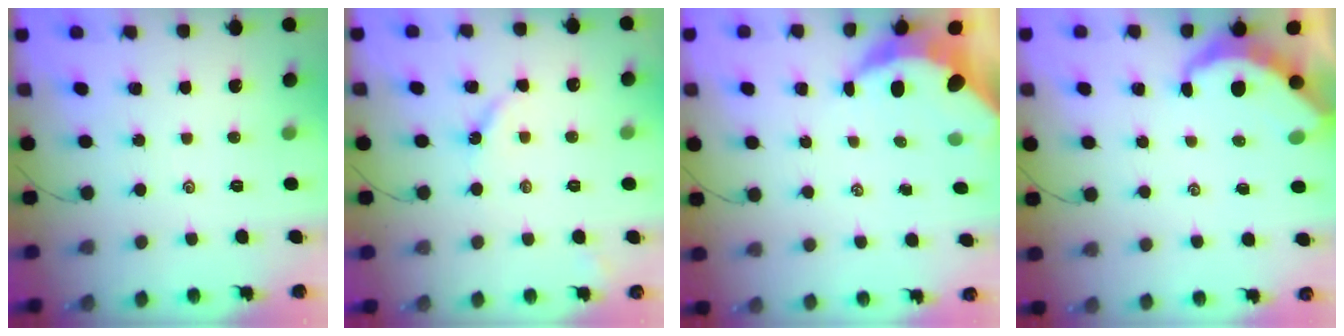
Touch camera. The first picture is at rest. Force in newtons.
{"total": 3.2, "press": 3.2, "slide": 0.4}
{"total": 7.6, "press": 7.5, "slide": 0.9}
{"total": 5.0, "press": 4.9, "slide": 0.5}